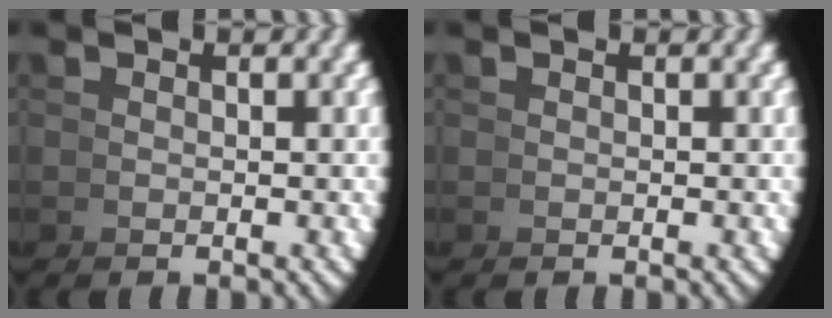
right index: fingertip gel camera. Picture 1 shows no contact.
{"total": 0.0}